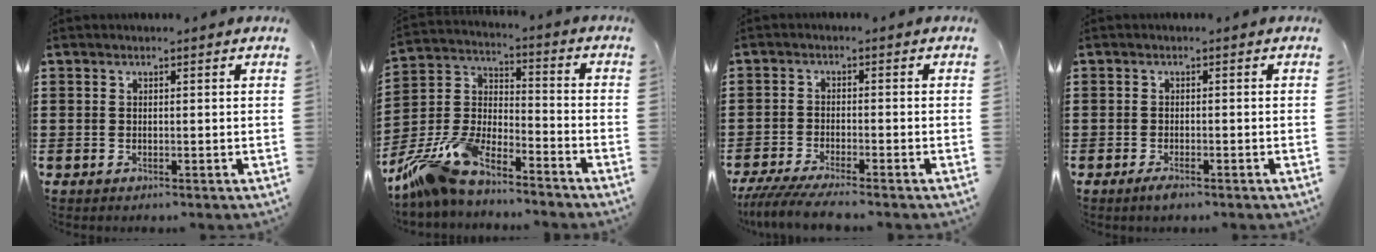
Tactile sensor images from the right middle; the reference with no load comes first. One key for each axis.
{"total": 11.1, "fx": -9.9, "fy": 2.4, "fz": 4.6, "tx": -0.118, "ty": 0.017, "tz": -0.202}
{"total": 4.6, "fx": -4.2, "fy": 0.1, "fz": 1.7, "tx": -0.044, "ty": -0.014, "tz": -0.084}
{"total": 1.5, "fx": -1.0, "fy": 0.3, "fz": 1.1, "tx": -0.020, "ty": -0.003, "tz": -0.018}